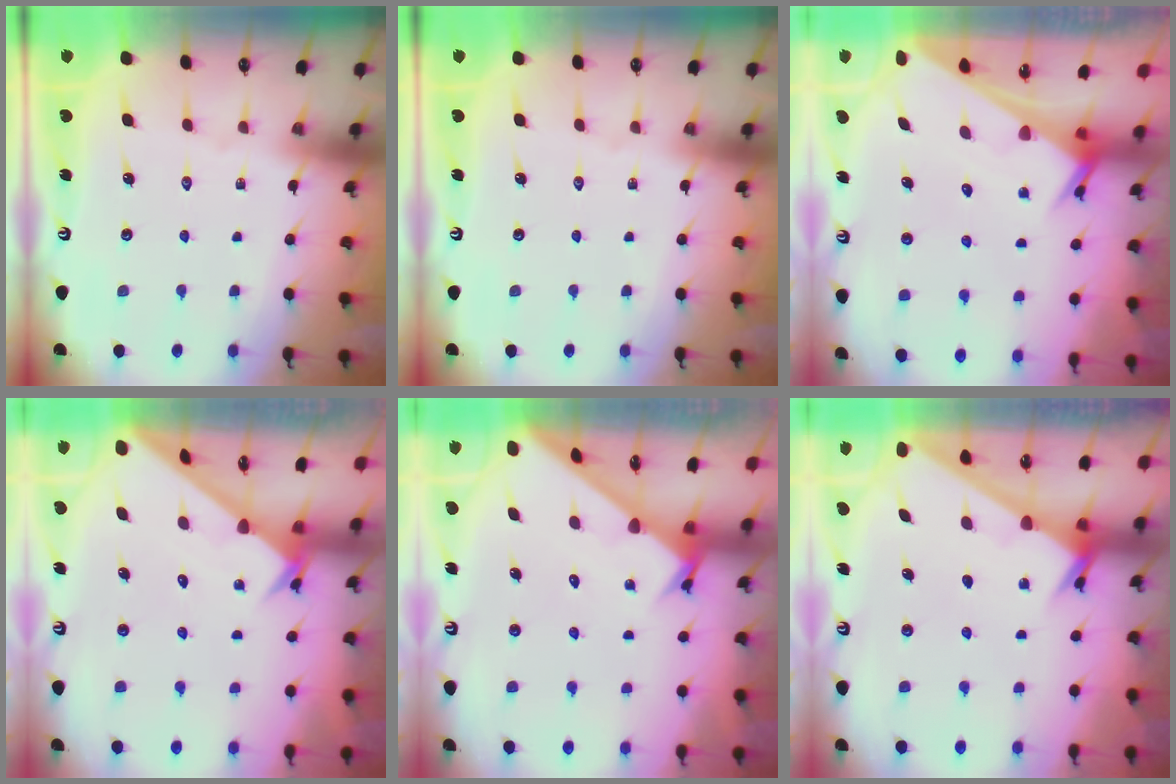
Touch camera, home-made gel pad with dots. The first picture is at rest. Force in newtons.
{"total": 0.0}
{"total": 3.2, "press": 3.2, "slide": 0.2}
{"total": 2.6, "press": 2.6, "slide": 0.2}
{"total": 2.4, "press": 2.4, "slide": 0.1}
{"total": 2.3, "press": 2.3, "slide": 0.2}